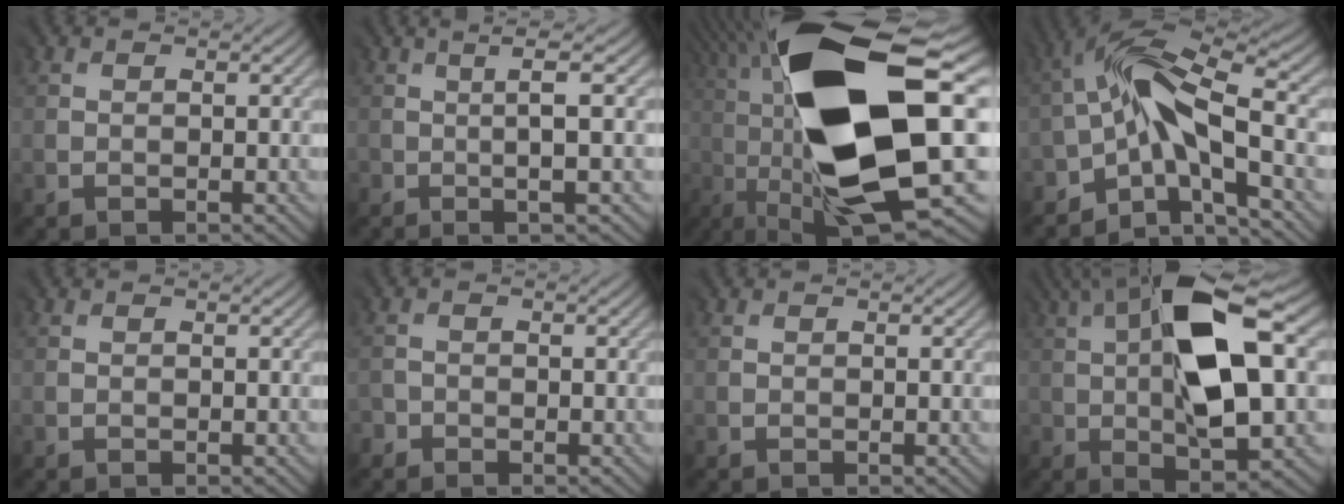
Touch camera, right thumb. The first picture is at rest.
{"total": 2.4, "force": [-0.1, -0.5, 2.4], "torque": [-0.043, 0.009, -0.005]}
{"total": 19.8, "force": [0.5, 6.7, 18.6], "torque": [-0.359, 0.001, 0.009]}
{"total": 8.7, "force": [-3.1, 3.2, 7.5], "torque": [-0.125, 0.018, -0.070]}
{"total": 0.0}
{"total": 1.4, "force": [-1.3, 0.5, -0.4], "torque": [0.009, 0.000, -0.027]}
{"total": 0.0}
{"total": 13.7, "force": [2.1, 5.2, 12.5], "torque": [-0.216, 0.013, 0.030]}